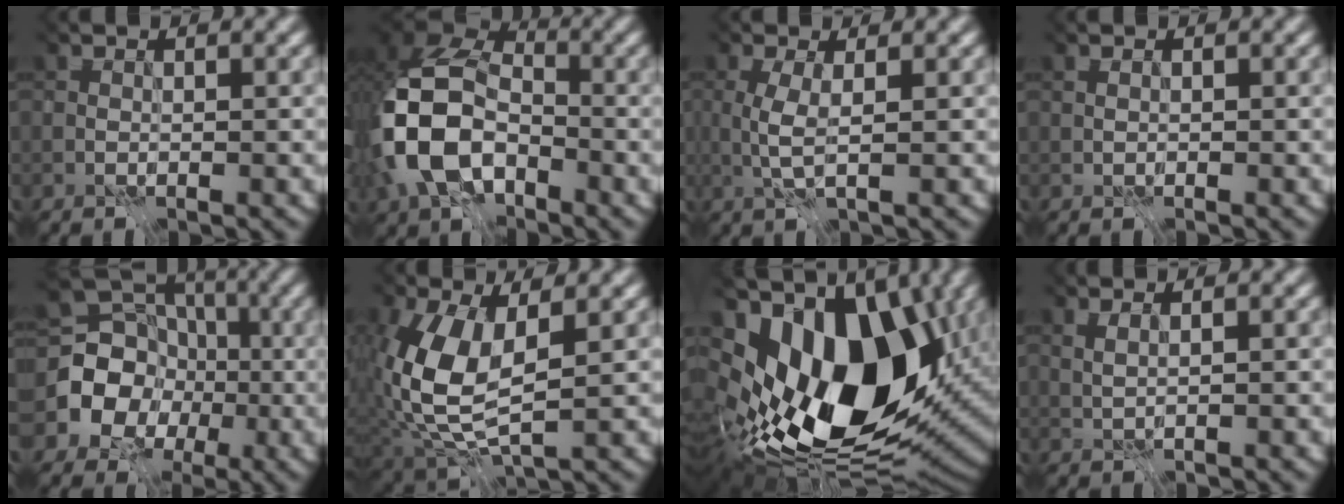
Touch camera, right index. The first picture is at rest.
{"total": 9.7, "force": [-5.3, 5.7, 5.8], "torque": [-0.147, -0.025, -0.081]}
{"total": 2.4, "force": [-1.7, -0.1, 1.7], "torque": [-0.061, -0.014, -0.008]}
{"total": 0.9, "force": [0.4, 0.5, 0.5], "torque": [-0.007, 0.007, 0.007]}
{"total": 6.3, "force": [-3.9, 4.7, 1.6], "torque": [-0.028, -0.020, -0.060]}
{"total": 8.1, "force": [-1.0, 4.1, 6.9], "torque": [-0.172, -0.028, 0.013]}
{"total": 17.5, "force": [-1.1, 9.7, 14.5], "torque": [-0.302, -0.030, 0.019]}
{"total": 2.3, "force": [1.5, 0.7, 1.6], "torque": [-0.021, 0.015, 0.024]}